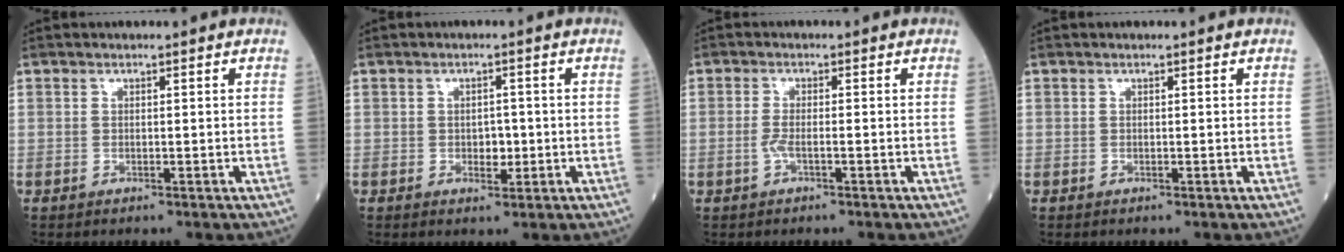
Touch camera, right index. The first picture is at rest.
{"total": 2.3, "force": [-0.4, 1.4, 1.7], "torque": [-0.019, 0.003, -0.002]}
{"total": 2.0, "force": [-0.7, 0.4, 1.8], "torque": [-0.042, -0.001, -0.017]}
{"total": 0.0}